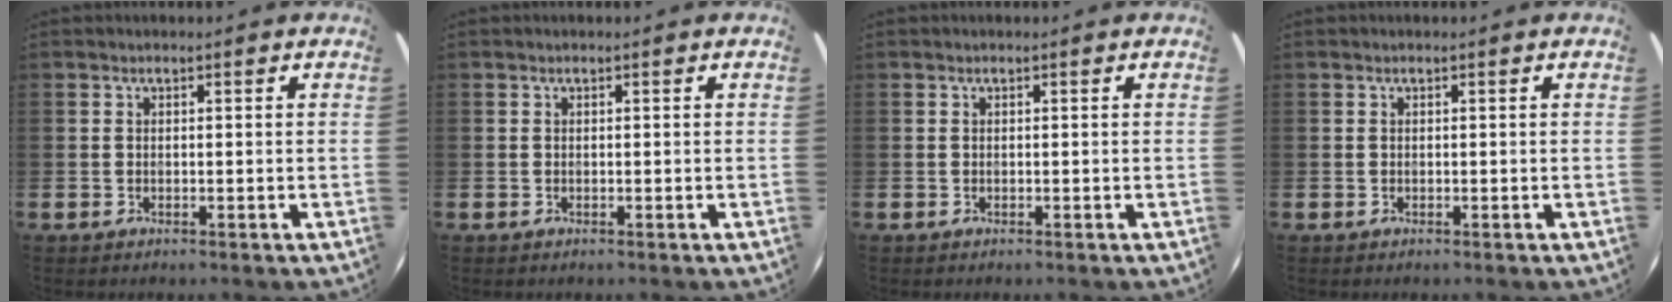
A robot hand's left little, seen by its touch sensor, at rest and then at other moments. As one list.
[{"total": 0.0}, {"total": 0.0}, {"total": 0.0}]